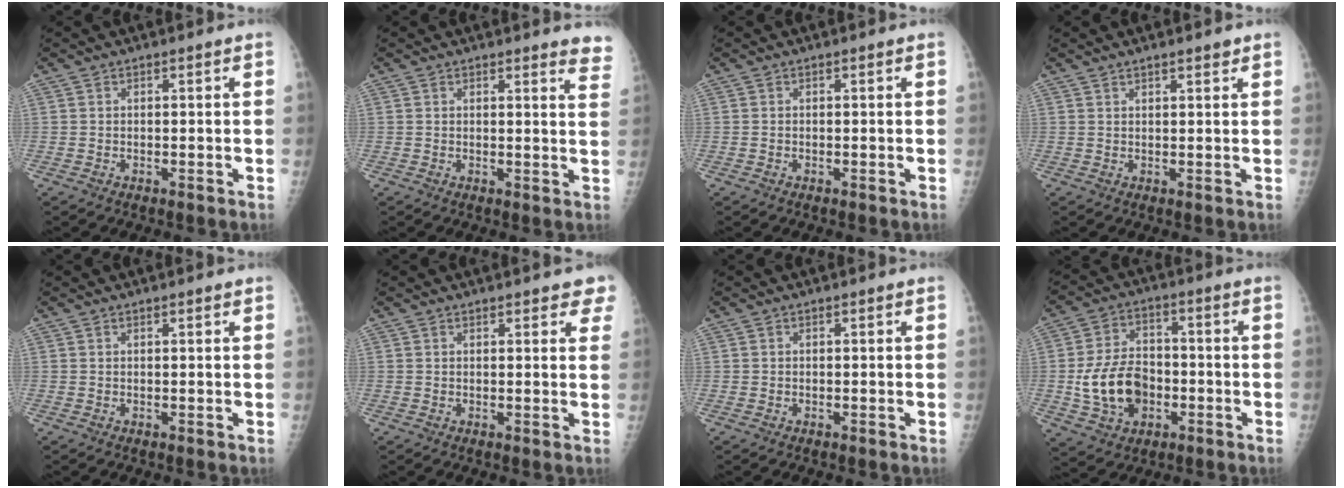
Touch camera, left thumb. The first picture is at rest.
{"total": 5.6, "force": [5.3, 0.9, 1.5], "torque": [0.005, -0.033, 0.030]}
{"total": 0.0}
{"total": 2.1, "force": [1.7, 0.5, 1.2], "torque": [-0.011, -0.007, 0.023]}
{"total": 0.8, "force": [0.6, 0.1, 0.6], "torque": [-0.006, 0.000, 0.008]}
{"total": 5.1, "force": [3.9, 1.6, 2.8], "torque": [-0.002, -0.007, 0.038]}
{"total": 0.0}
{"total": 12.6, "force": [-2.6, 9.2, 8.3], "torque": [-0.128, 0.019, -0.041]}